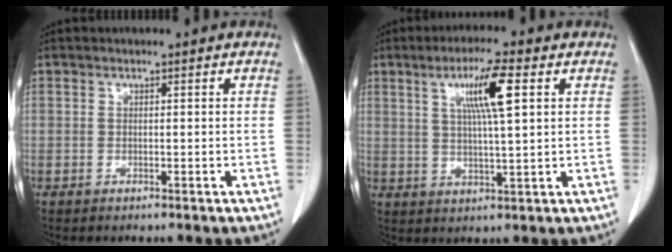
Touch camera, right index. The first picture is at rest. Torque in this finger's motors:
{"motor_torque": [0.50, 0.11, 0.23, 0.08]}